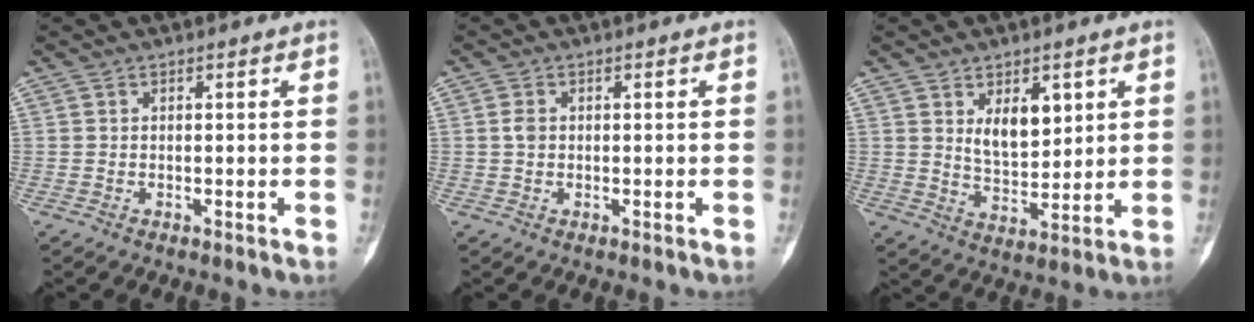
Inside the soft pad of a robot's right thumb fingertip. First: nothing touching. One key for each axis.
{"total": 1.8, "fx": 0.1, "fy": 1.4, "fz": 1.1, "tx": -0.021, "ty": 0.002, "tz": 0.001}
{"total": 8.0, "fx": 3.1, "fy": 4.5, "fz": 5.8, "tx": -0.067, "ty": -0.029, "tz": 0.060}